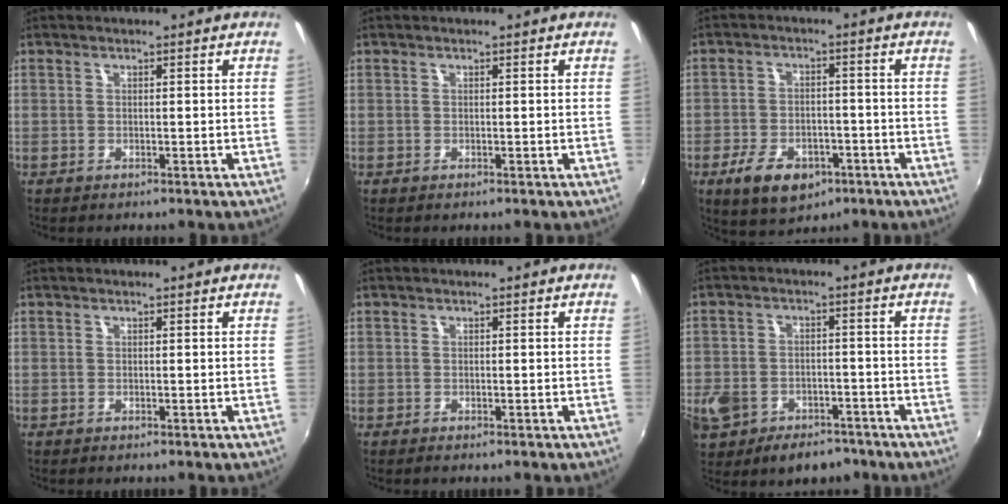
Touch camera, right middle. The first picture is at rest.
{"total": 0.0}
{"total": 10.5, "force": [-5.8, 6.3, 6.1], "torque": [-0.145, -0.008, -0.087]}
{"total": 0.0}
{"total": 0.0}
{"total": 13.3, "force": [-6.9, 9.6, 6.1], "torque": [-0.172, 0.001, -0.095]}